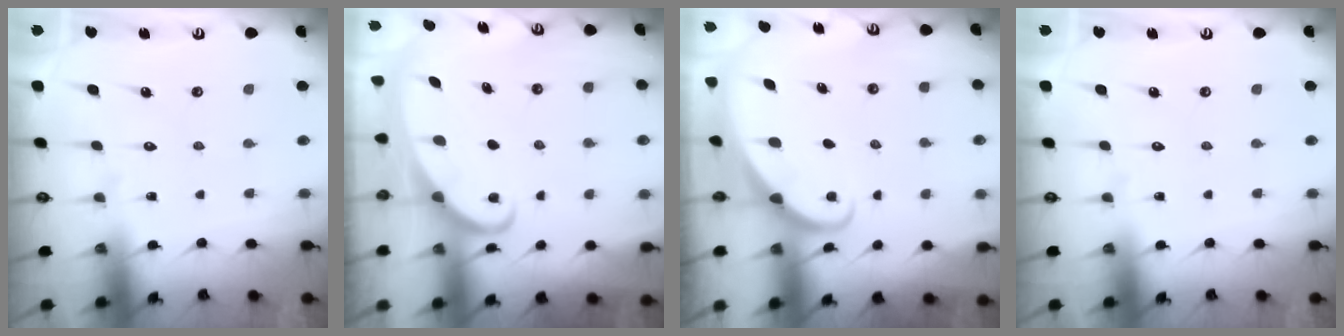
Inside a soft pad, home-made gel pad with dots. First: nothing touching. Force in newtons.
{"total": 2.1, "press": 2.1, "slide": 0.3}
{"total": 1.9, "press": 1.9, "slide": 0.2}
{"total": 0.0}